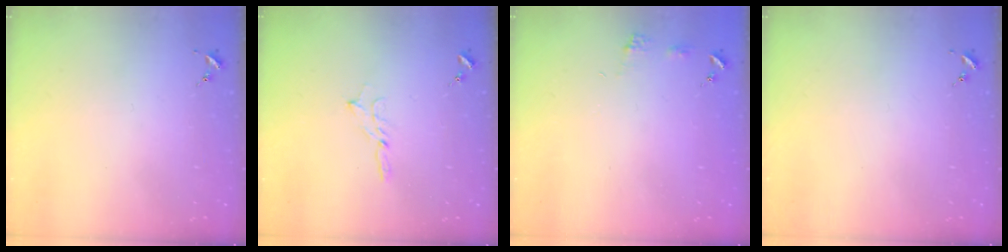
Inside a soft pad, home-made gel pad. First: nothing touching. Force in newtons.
{"total": 2.5, "press": 2.5, "slide": 0.2}
{"total": 5.1, "press": 5.0, "slide": 0.7}
{"total": 0.0}